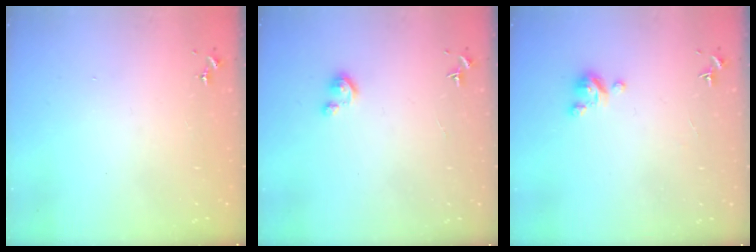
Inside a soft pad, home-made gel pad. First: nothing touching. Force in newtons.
{"total": 2.8, "press": 2.8, "slide": 0.3}
{"total": 4.6, "press": 4.5, "slide": 0.3}